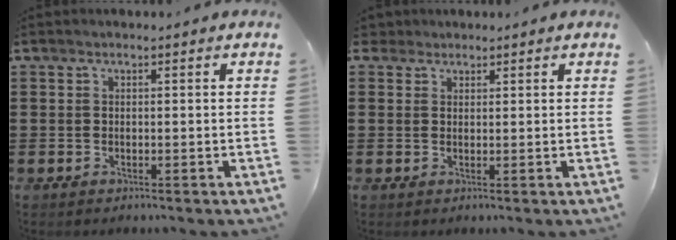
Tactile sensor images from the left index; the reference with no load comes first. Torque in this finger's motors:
{"motor_torque": [0.33, -0.31, 0.00, 0.00]}